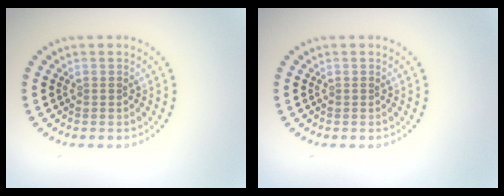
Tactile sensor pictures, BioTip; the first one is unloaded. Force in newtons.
{"total": 0.0}